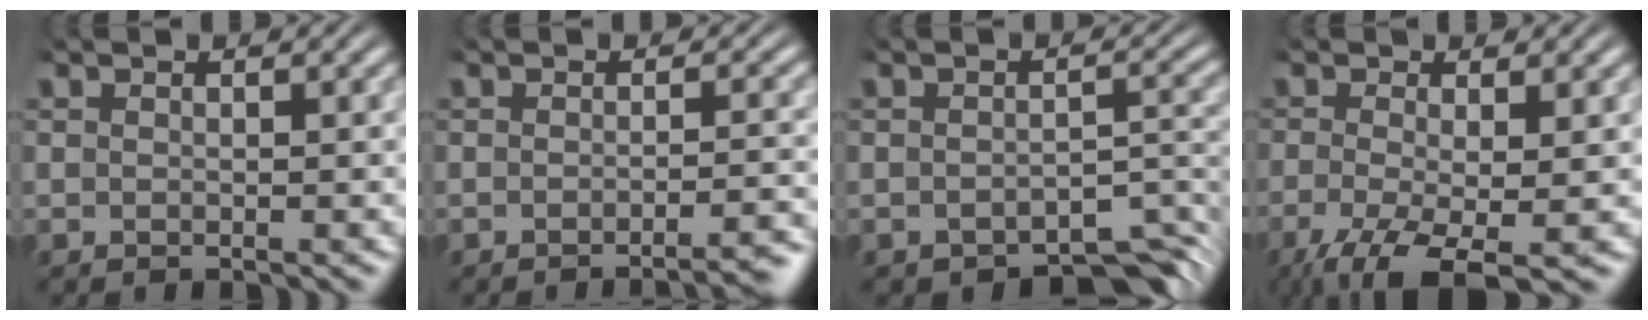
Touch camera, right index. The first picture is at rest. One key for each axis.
{"total": 4.0, "fx": -3.5, "fy": 0.6, "fz": 1.7, "tx": -0.017, "ty": -0.001, "tz": -0.058}
{"total": 5.8, "fx": -4.8, "fy": 1.9, "fz": 2.6, "tx": -0.020, "ty": -0.010, "tz": -0.069}
{"total": 5.4, "fx": -3.1, "fy": 2.2, "fz": 3.7, "tx": -0.088, "ty": -0.051, "tz": -0.028}